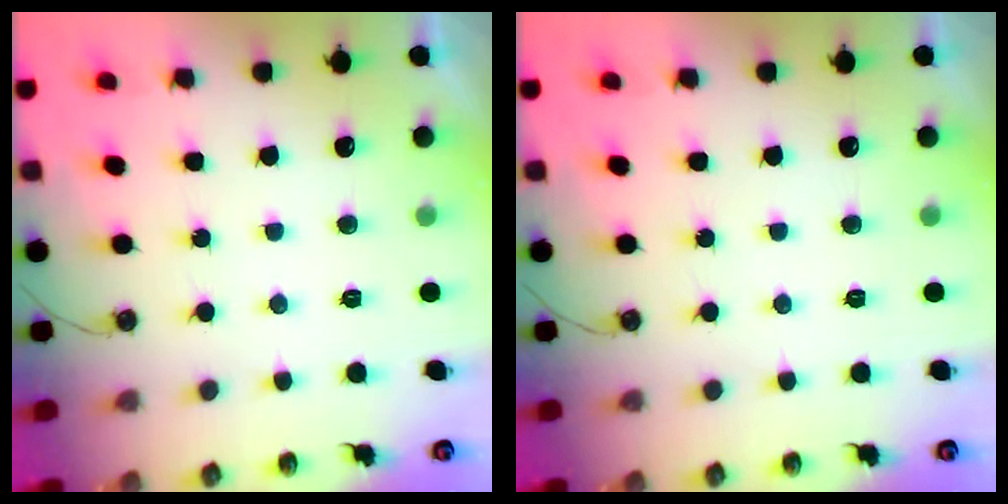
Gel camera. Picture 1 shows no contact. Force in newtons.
{"total": 0.0}